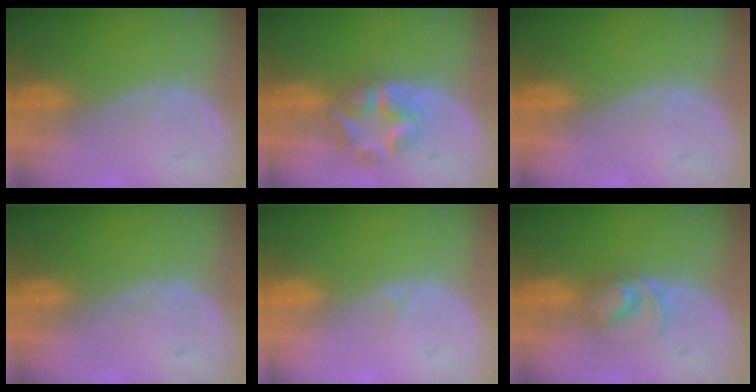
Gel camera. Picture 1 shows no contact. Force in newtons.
{"total": 5.9, "press": 5.4, "slide": 2.2}
{"total": 0.0}
{"total": 0.0}
{"total": 0.9, "press": 0.5, "slide": 0.7}
{"total": 4.3, "press": 4.3, "slide": 0.4}